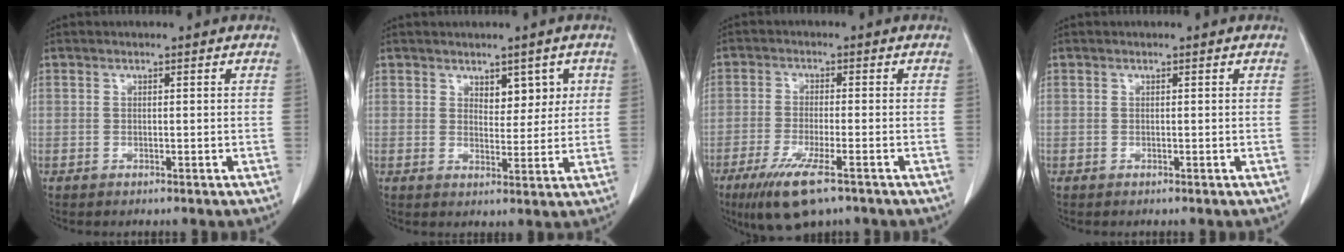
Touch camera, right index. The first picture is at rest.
{"total": 4.3, "force": [2.0, 2.5, 2.9], "torque": [-0.029, 0.002, 0.031]}
{"total": 8.7, "force": [-5.3, 1.6, 6.7], "torque": [-0.123, -0.022, -0.086]}
{"total": 0.0}